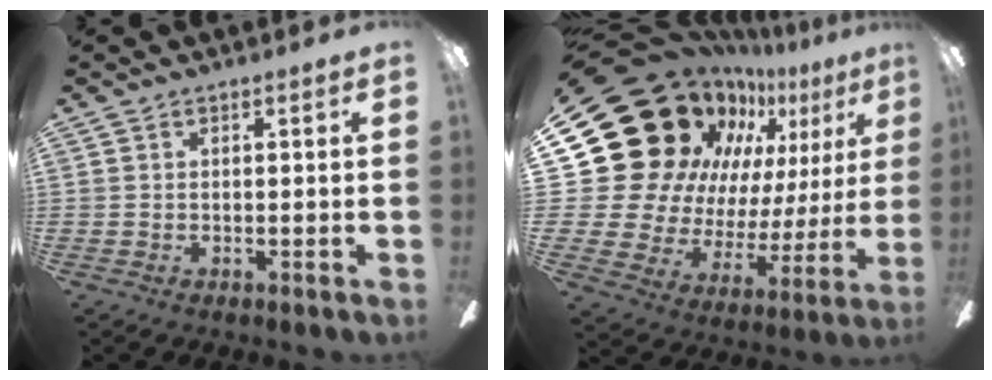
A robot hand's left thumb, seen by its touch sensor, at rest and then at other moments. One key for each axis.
{"total": 27.6, "fx": 16.3, "fy": 17.4, "fz": 13.9, "tx": -0.234, "ty": -0.136, "tz": 0.340}